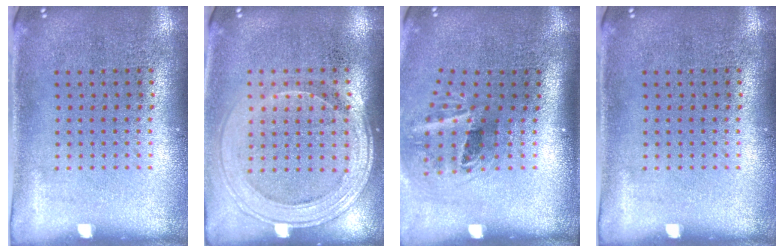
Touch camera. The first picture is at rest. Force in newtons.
{"total": 1.6, "press": 1.4, "slide": 0.7}
{"total": 2.0, "press": 1.2, "slide": 1.6}
{"total": 0.0}